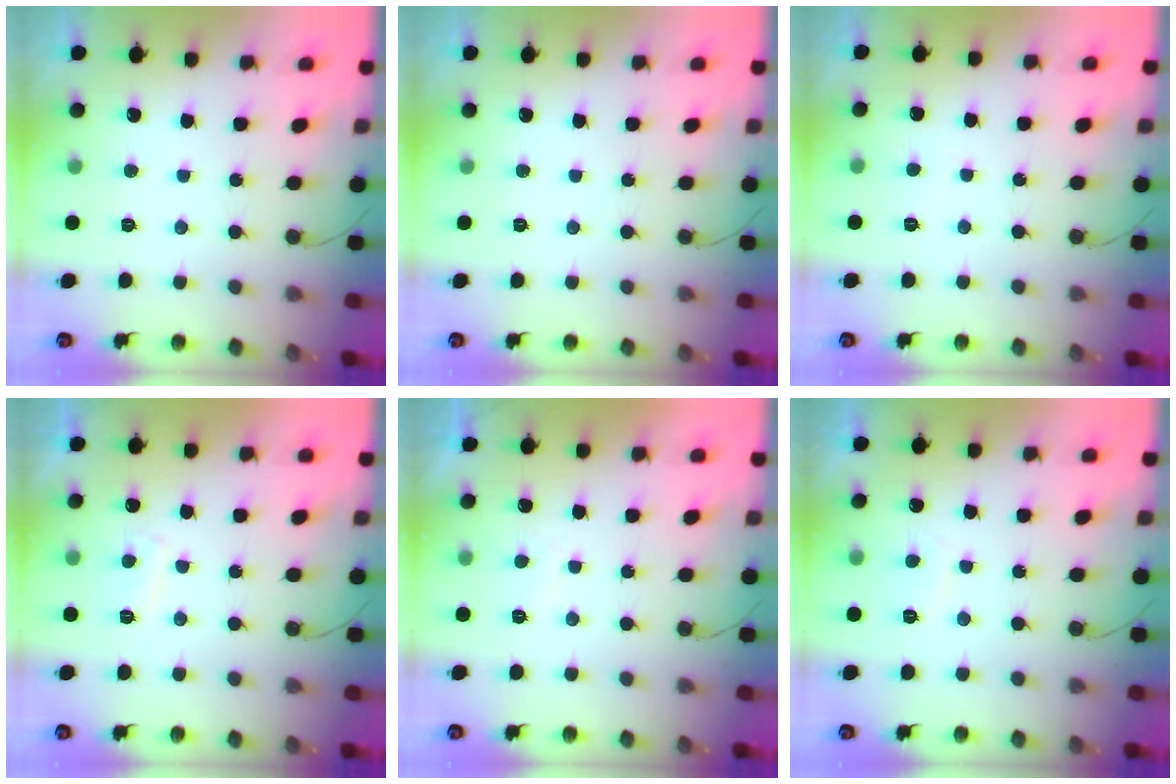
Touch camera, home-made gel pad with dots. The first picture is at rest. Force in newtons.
{"total": 0.0}
{"total": 2.7, "press": 2.7, "slide": 0.2}
{"total": 3.0, "press": 2.9, "slide": 0.8}
{"total": 1.9, "press": 1.7, "slide": 0.7}
{"total": 1.8, "press": 1.7, "slide": 0.6}